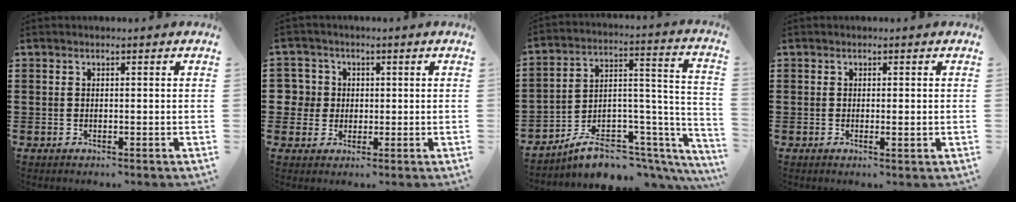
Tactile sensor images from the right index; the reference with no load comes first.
{"total": 4.2, "force": [0.4, 4.1, 0.6], "torque": [-0.031, 0.013, 0.005]}
{"total": 9.2, "force": [-6.9, 4.6, 4.1], "torque": [-0.063, 0.019, -0.118]}
{"total": 0.9, "force": [-0.1, 0.0, 0.9], "torque": [-0.015, -0.005, -0.001]}